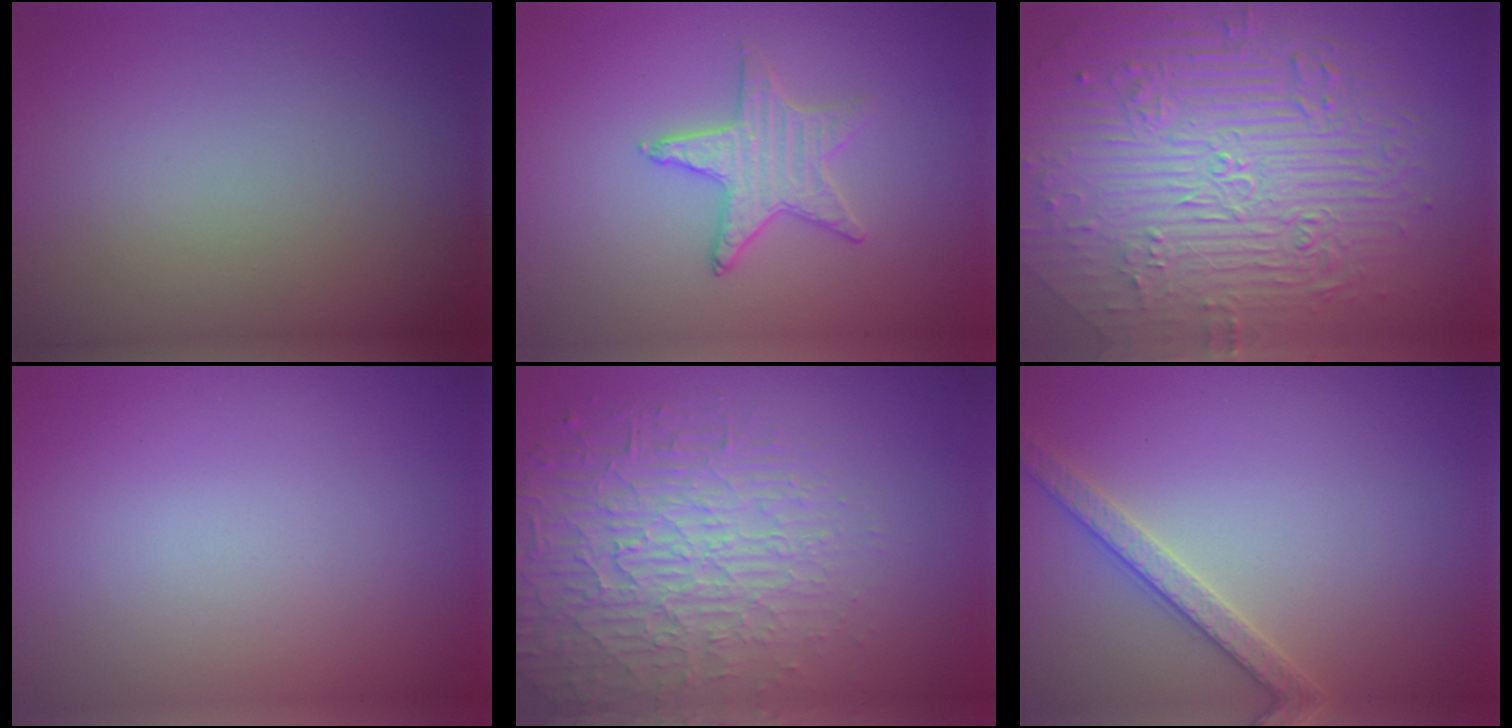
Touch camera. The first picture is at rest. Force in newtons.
{"total": 1.9, "press": 1.9, "slide": 0.2}
{"total": 10.6, "press": 7.0, "slide": 8.0}
{"total": 0.0}
{"total": 5.9, "press": 4.7, "slide": 3.5}
{"total": 2.6, "press": 2.6, "slide": 0.5}